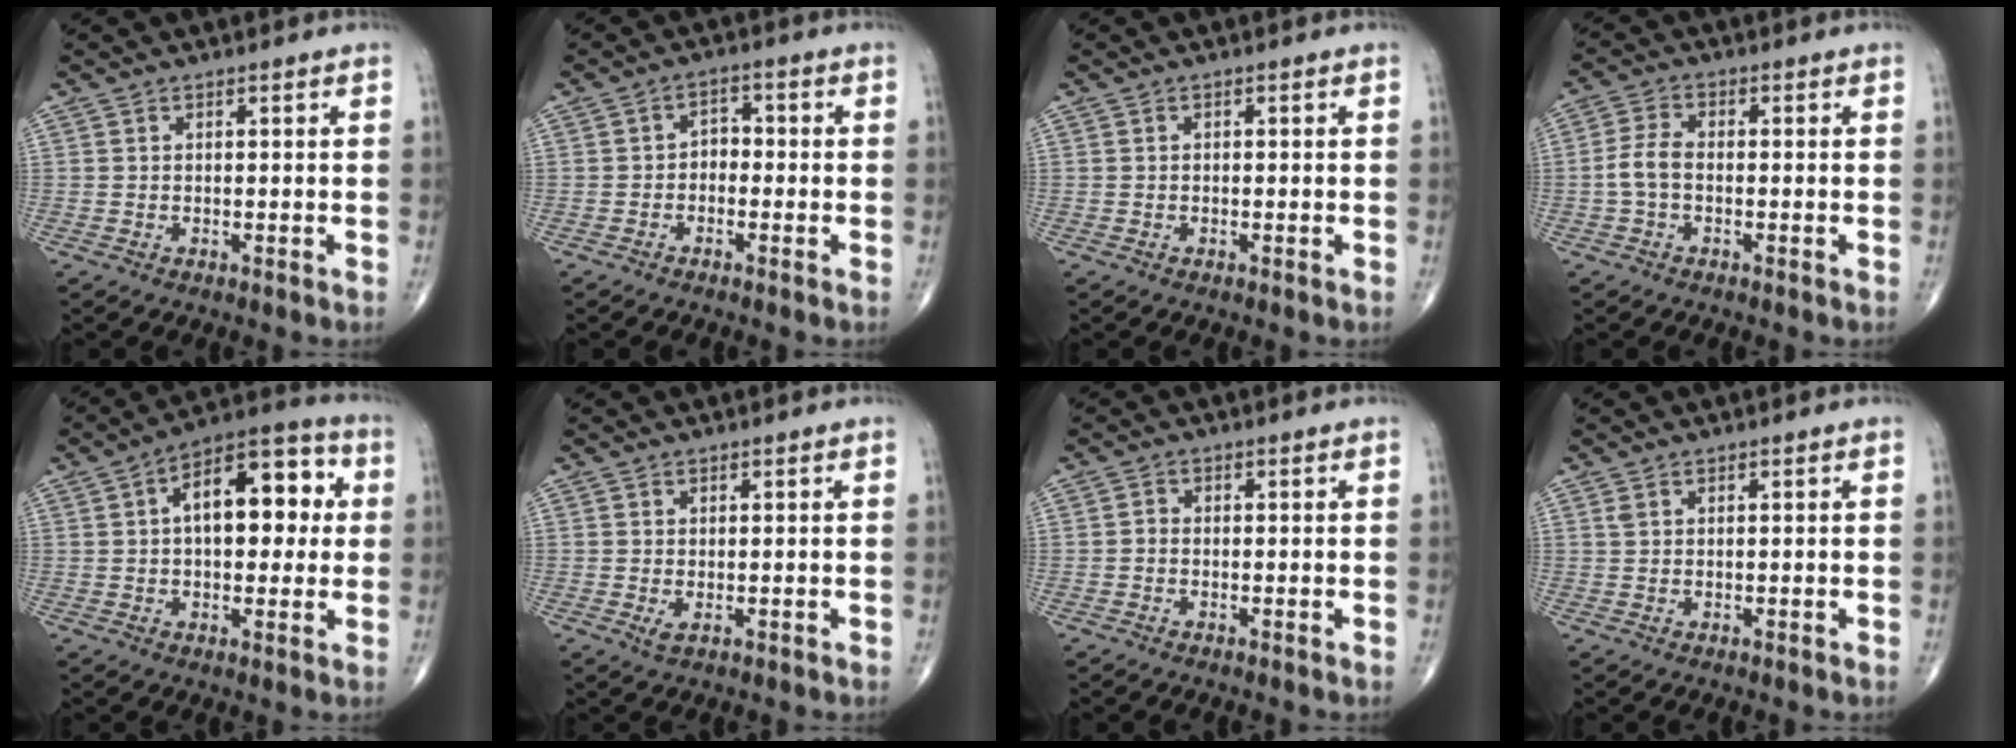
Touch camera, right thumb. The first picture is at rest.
{"total": 3.1, "force": [-0.9, 2.3, 1.9], "torque": [-0.011, 0.020, -0.028]}
{"total": 0.0}
{"total": 4.2, "force": [-0.8, 2.5, 3.3], "torque": [-0.072, 0.015, -0.023]}
{"total": 15.7, "force": [2.6, 8.4, 13.0], "torque": [-0.160, 0.029, 0.031]}
{"total": 1.3, "force": [-0.1, 0.6, 1.1], "torque": [-0.021, -0.004, 0.003]}
{"total": 0.9, "force": [-0.3, 0.7, 0.4], "torque": [0.000, 0.003, -0.009]}
{"total": 0.8, "force": [0.4, 0.4, 0.5], "torque": [-0.011, 0.007, 0.012]}